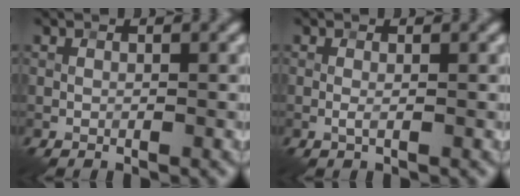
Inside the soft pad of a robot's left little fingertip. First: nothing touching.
{"total": 0.7, "force": [-0.1, 0.1, 0.7], "torque": [-0.016, -0.001, -0.003]}